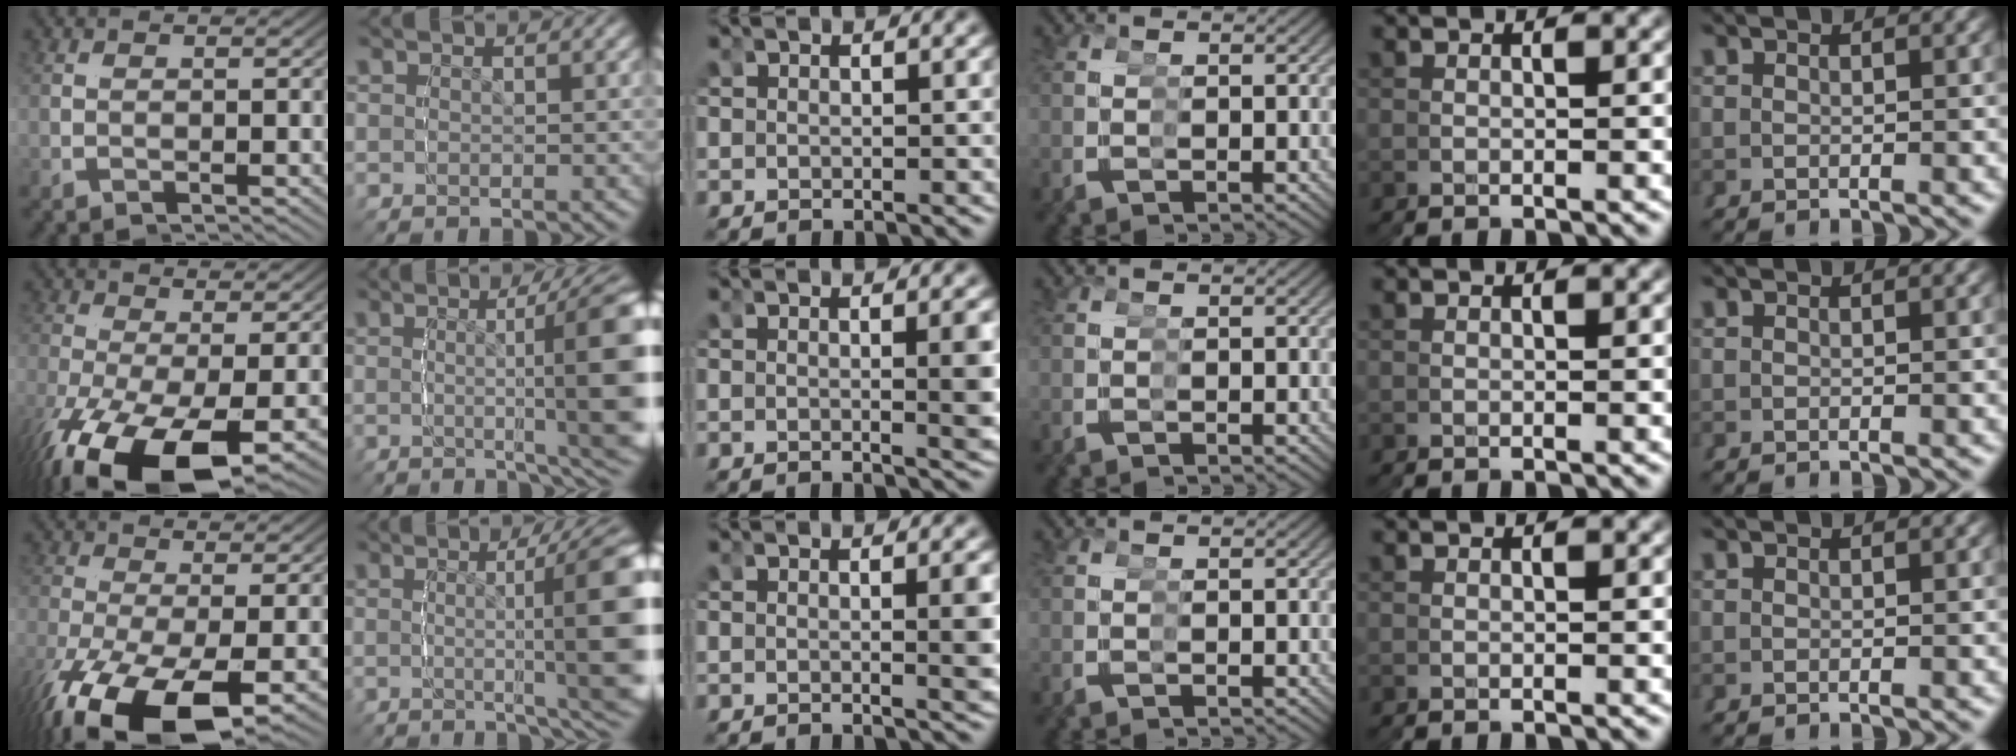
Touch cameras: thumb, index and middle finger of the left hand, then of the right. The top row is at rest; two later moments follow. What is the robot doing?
{"motion": "grasp_and_lifting", "object": "legos"}